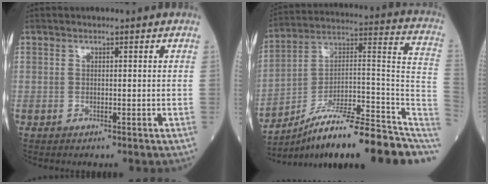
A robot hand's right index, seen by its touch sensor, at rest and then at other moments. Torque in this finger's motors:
{"motor_torque": [-0.39, -0.91, 0.20, 0.04]}